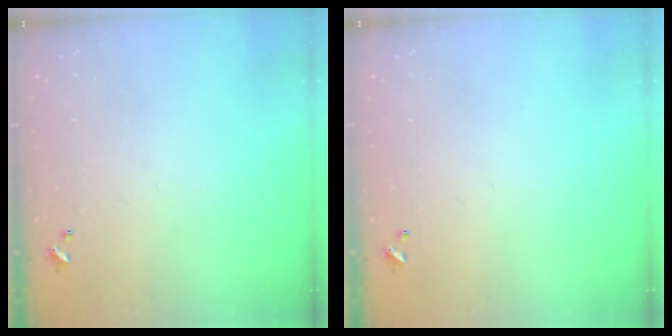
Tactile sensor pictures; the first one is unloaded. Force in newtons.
{"total": 0.0}